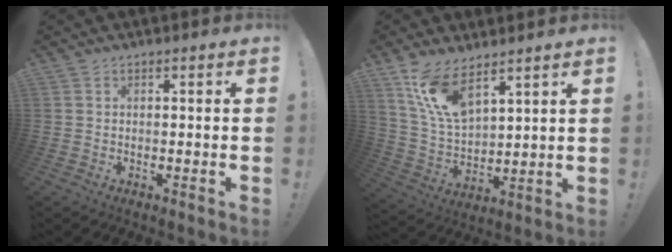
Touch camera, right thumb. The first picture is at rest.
{"total": 13.1, "force": [9.1, 5.4, 7.6], "torque": [-0.170, -0.045, 0.175]}